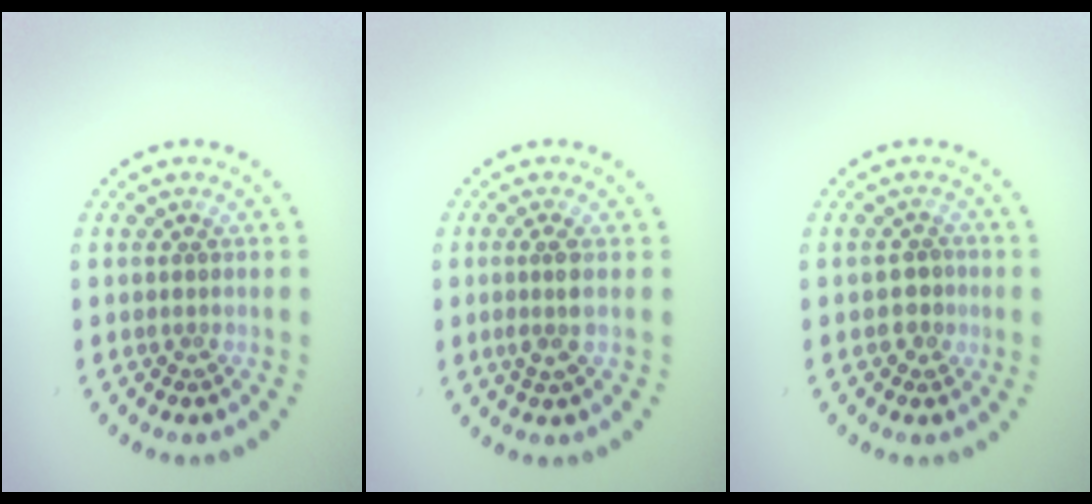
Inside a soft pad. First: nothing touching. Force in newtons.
{"total": 1.8, "press": 1.4, "slide": 1.0}
{"total": 1.8, "press": 1.7, "slide": 0.7}